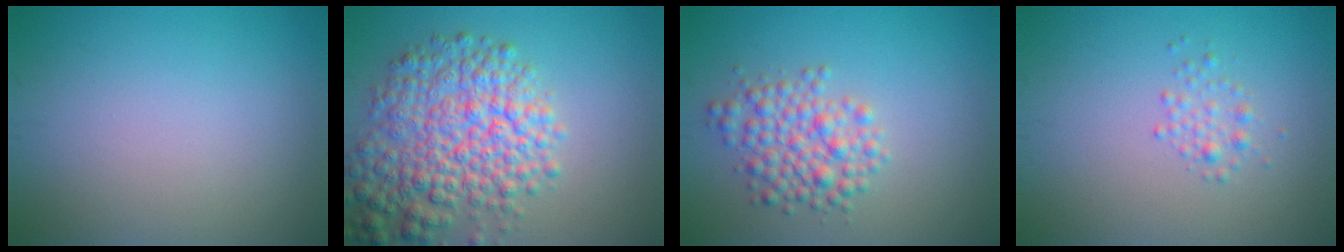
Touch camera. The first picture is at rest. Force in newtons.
{"total": 8.2, "press": 8.2, "slide": 0.3}
{"total": 3.9, "press": 3.9, "slide": 0.2}
{"total": 1.4, "press": 1.4, "slide": 0.1}